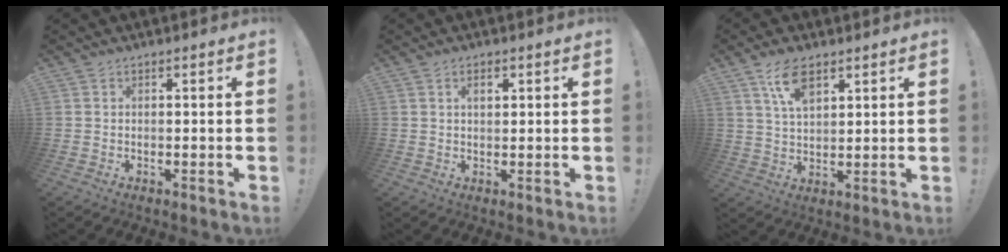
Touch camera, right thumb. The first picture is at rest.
{"total": 2.3, "force": [1.2, 0.8, 1.8], "torque": [-0.023, -0.003, 0.018]}
{"total": 9.0, "force": [5.4, 3.9, 6.0], "torque": [-0.104, -0.013, 0.099]}